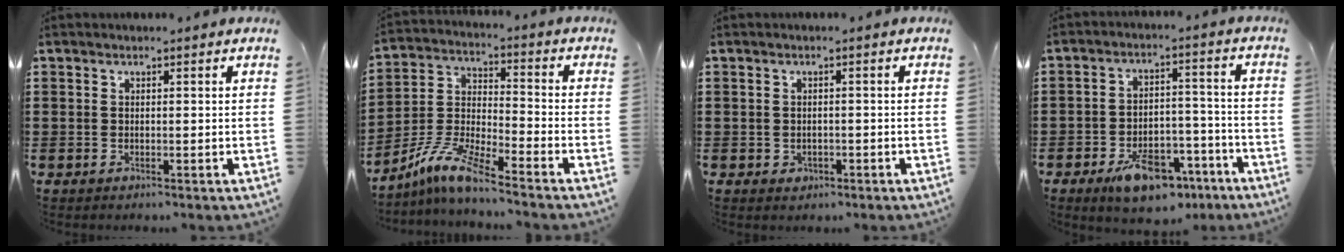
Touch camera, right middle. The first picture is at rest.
{"total": 8.8, "force": [-7.5, 0.5, 4.6], "torque": [-0.112, -0.004, -0.152]}
{"total": 0.9, "force": [-0.2, 0.8, 0.5], "torque": [-0.013, 0.002, -0.005]}
{"total": 8.8, "force": [-5.9, 4.1, 5.0], "torque": [-0.092, 0.019, -0.104]}